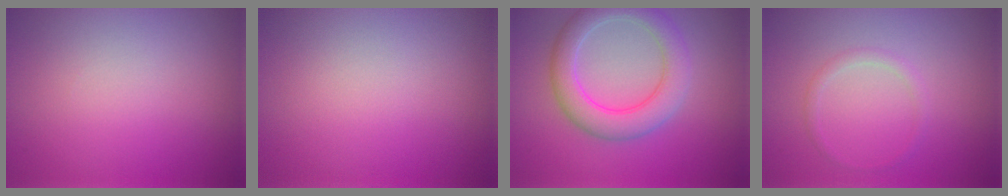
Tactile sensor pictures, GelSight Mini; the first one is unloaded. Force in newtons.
{"total": 0.0}
{"total": 4.9, "press": 4.9, "slide": 0.1}
{"total": 1.0, "press": 1.0, "slide": 0.1}